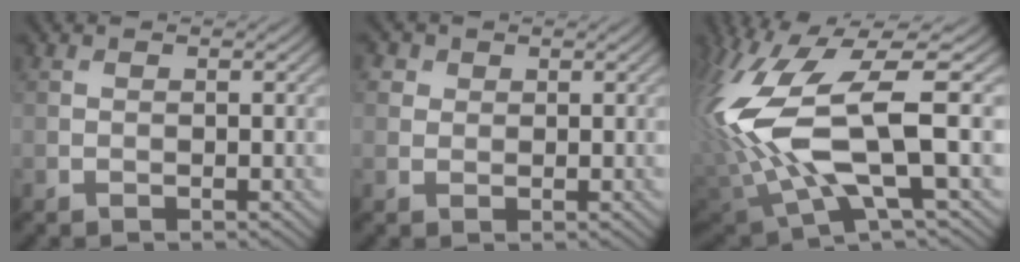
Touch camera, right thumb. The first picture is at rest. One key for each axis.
{"total": 2.1, "fx": 1.1, "fy": 1.7, "fz": 0.7, "tx": -0.020, "ty": -0.004, "tz": 0.017}
{"total": 16.3, "fx": 0.6, "fy": 6.4, "fz": 15.0, "tx": -0.359, "ty": -0.006, "tz": 0.025}